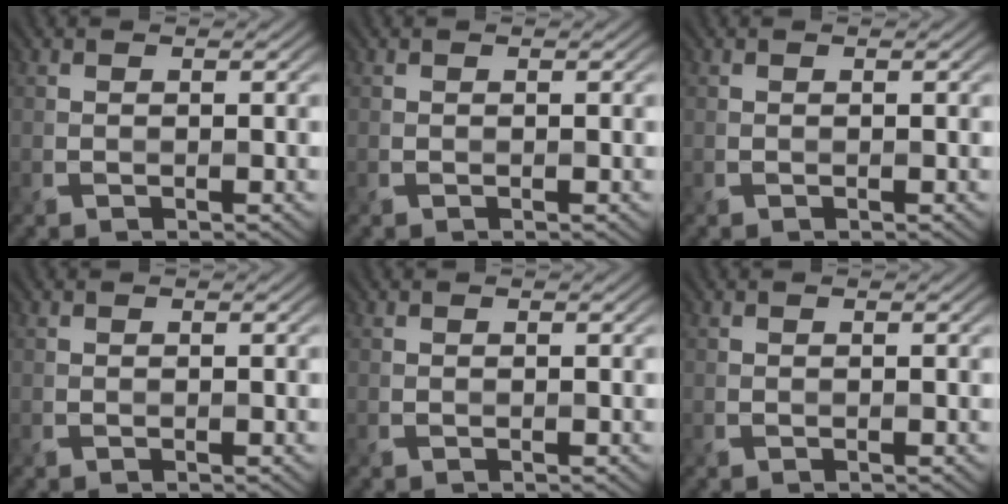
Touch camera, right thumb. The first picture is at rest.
{"total": 0.0}
{"total": 0.0}
{"total": 0.0}
{"total": 0.0}
{"total": 0.0}